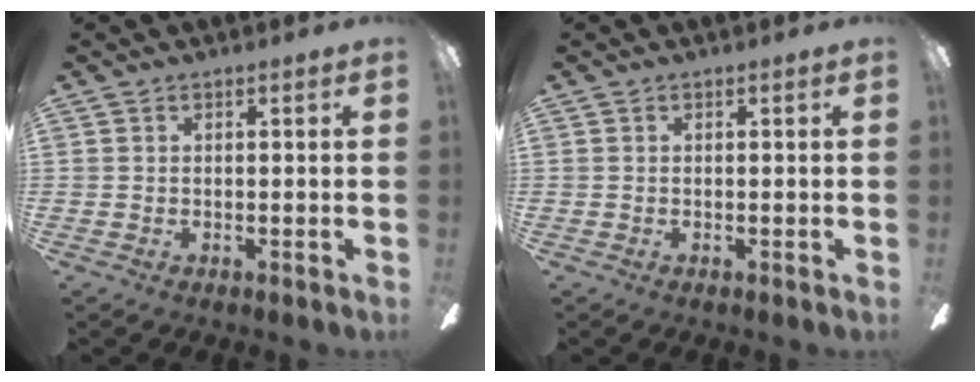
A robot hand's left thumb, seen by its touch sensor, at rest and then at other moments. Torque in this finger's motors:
{"motor_torque": [0.00, 0.00, 0.01, -0.01, 0.00]}